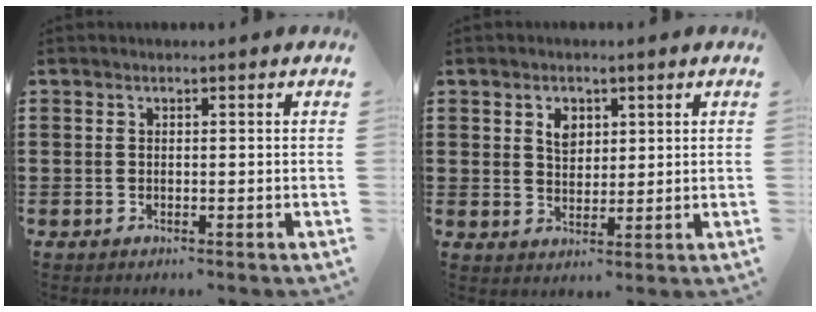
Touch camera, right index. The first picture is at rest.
{"total": 3.3, "force": [1.5, 2.3, 1.8], "torque": [-0.035, 0.005, 0.025]}